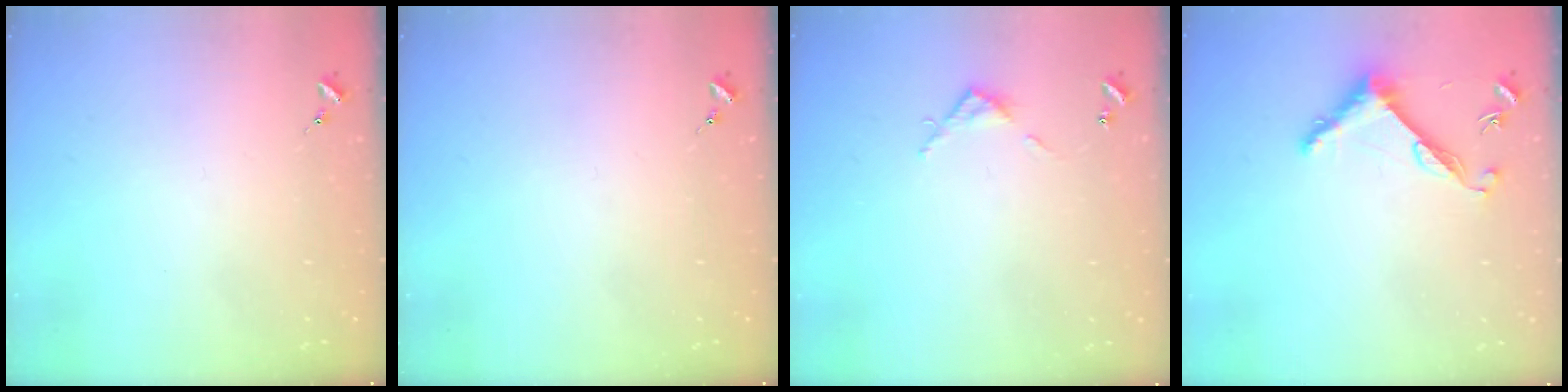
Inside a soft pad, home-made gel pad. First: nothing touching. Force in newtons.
{"total": 0.0}
{"total": 3.9, "press": 3.9, "slide": 0.3}
{"total": 7.5, "press": 7.5, "slide": 0.5}